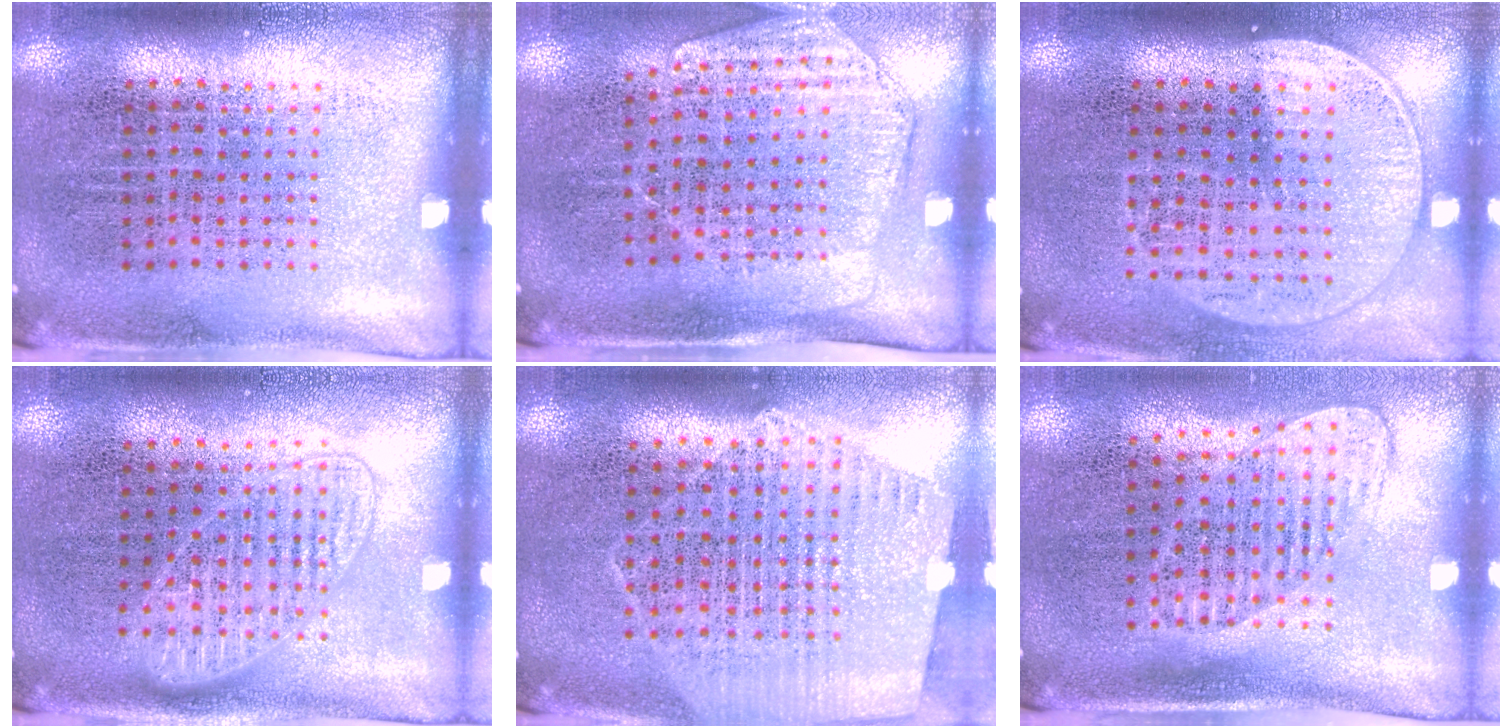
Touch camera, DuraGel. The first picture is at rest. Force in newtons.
{"total": 1.7, "press": 1.5, "slide": 0.9}
{"total": 1.5, "press": 1.4, "slide": 0.6}
{"total": 1.2, "press": 1.2, "slide": 0.2}
{"total": 1.2, "press": 1.2, "slide": 0.3}
{"total": 1.4, "press": 1.2, "slide": 0.8}